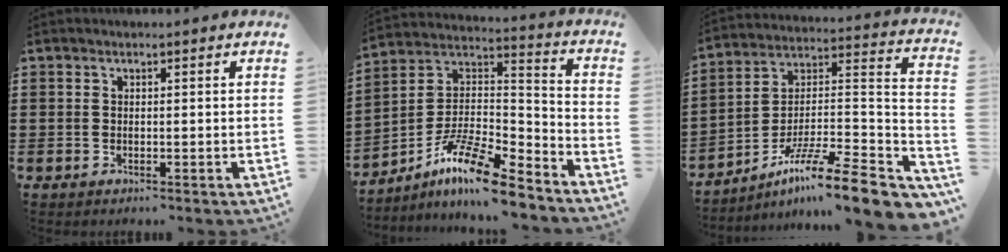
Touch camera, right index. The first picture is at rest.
{"total": 11.7, "force": [-9.3, 1.9, 6.8], "torque": [-0.130, 0.014, -0.184]}
{"total": 12.7, "force": [-9.0, 1.4, 8.8], "torque": [-0.138, 0.009, -0.165]}